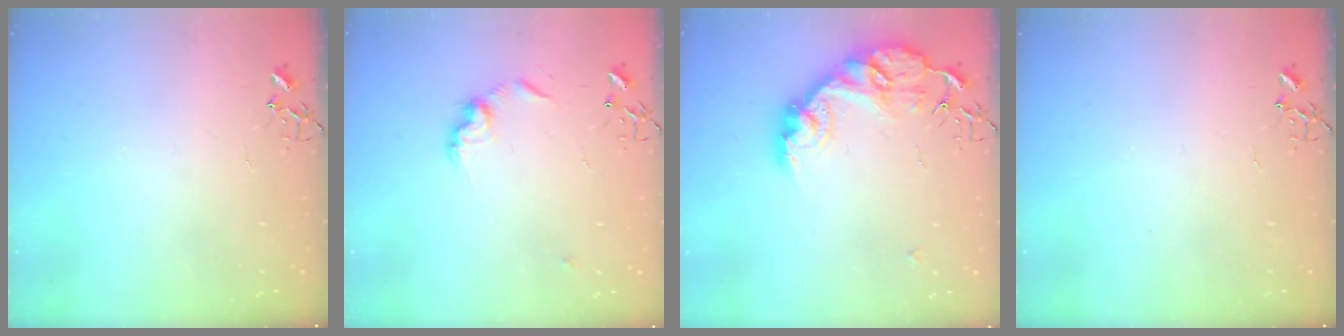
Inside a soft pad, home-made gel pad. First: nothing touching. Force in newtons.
{"total": 9.8, "press": 9.8, "slide": 0.7}
{"total": 15.4, "press": 15.4, "slide": 1.1}
{"total": 0.0}